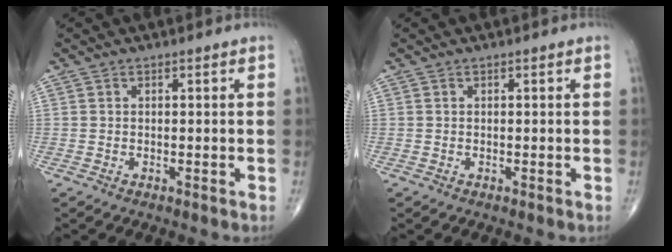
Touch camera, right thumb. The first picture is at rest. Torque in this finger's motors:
{"motor_torque": [-0.04, 0.02, 0.02, -0.02, 0.02]}